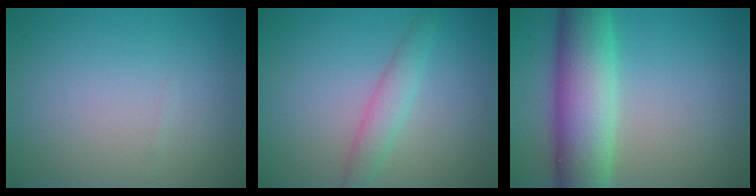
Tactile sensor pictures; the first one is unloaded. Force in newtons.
{"total": 2.3, "press": 2.3, "slide": 0.1}
{"total": 9.2, "press": 9.2, "slide": 0.3}